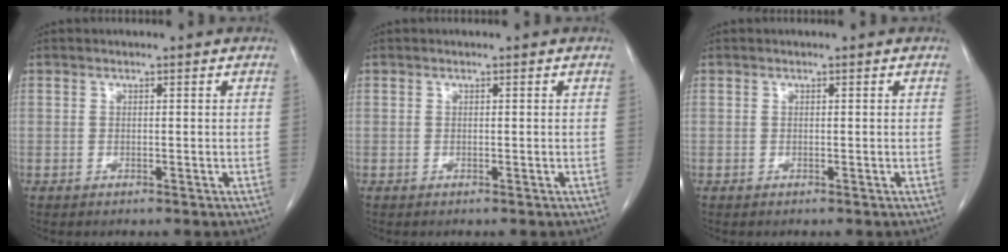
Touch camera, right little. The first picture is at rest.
{"total": 0.0}
{"total": 0.0}